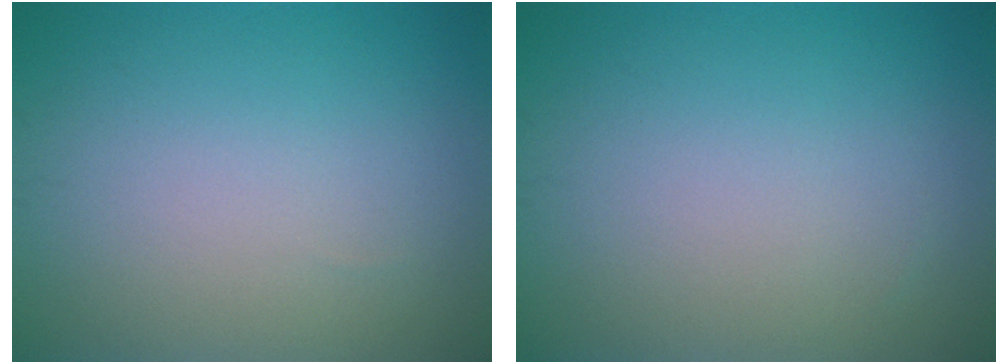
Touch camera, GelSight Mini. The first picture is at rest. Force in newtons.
{"total": 0.0}